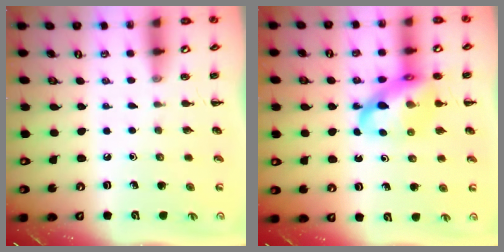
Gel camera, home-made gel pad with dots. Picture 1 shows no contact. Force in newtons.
{"total": 15.1, "press": 14.6, "slide": 3.9}